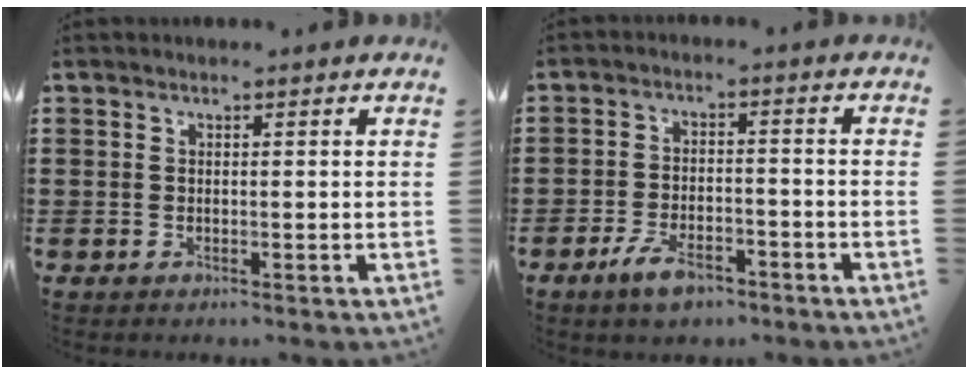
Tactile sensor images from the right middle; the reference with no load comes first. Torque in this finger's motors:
{"motor_torque": [0.33, -0.06, 0.20, 0.08]}